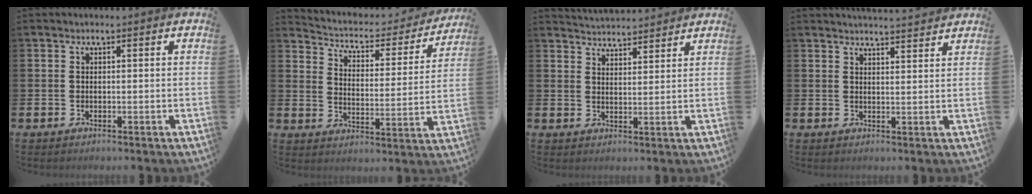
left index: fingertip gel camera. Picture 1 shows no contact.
{"total": 4.7, "force": [4.3, 1.7, 1.1], "torque": [-0.043, -0.038, 0.065]}
{"total": 4.0, "force": [4.0, 0.2, -0.3], "torque": [-0.004, -0.024, 0.073]}
{"total": 3.3, "force": [3.3, -0.3, 0.0], "torque": [-0.006, -0.020, 0.061]}